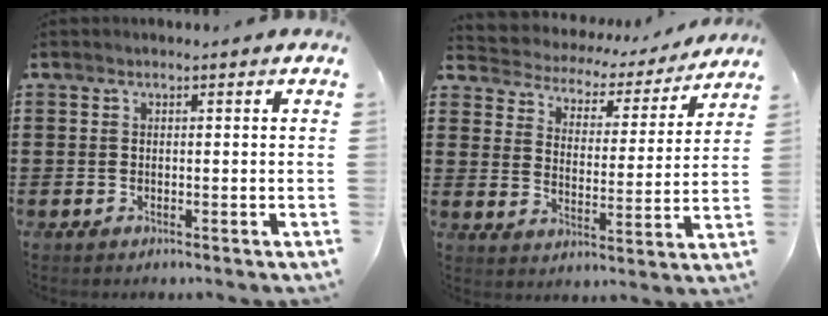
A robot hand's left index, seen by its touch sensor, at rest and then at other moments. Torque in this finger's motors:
{"motor_torque": [1.08, -1.06, 0.29, 0.01]}